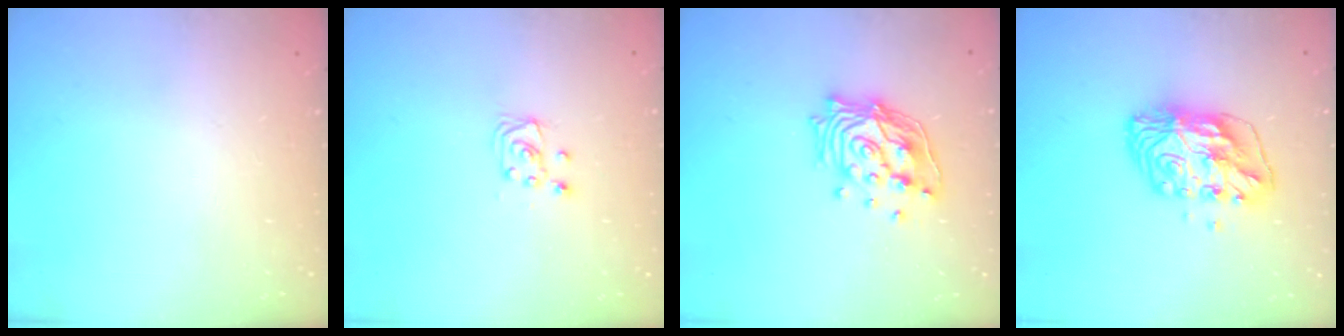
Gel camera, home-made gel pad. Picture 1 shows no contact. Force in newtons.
{"total": 4.3, "press": 4.3, "slide": 0.3}
{"total": 14.8, "press": 14.6, "slide": 2.2}
{"total": 11.3, "press": 11.2, "slide": 1.6}